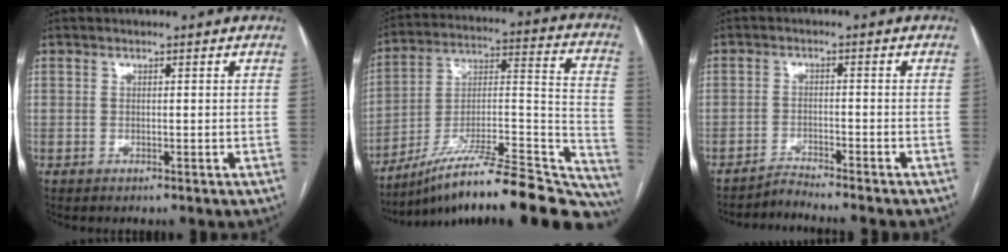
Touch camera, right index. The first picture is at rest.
{"total": 28.4, "force": [-24.0, 4.5, 14.5], "torque": [-0.133, 0.031, -0.358]}
{"total": 3.8, "force": [-3.5, -1.4, 0.0], "torque": [-0.001, -0.014, -0.058]}